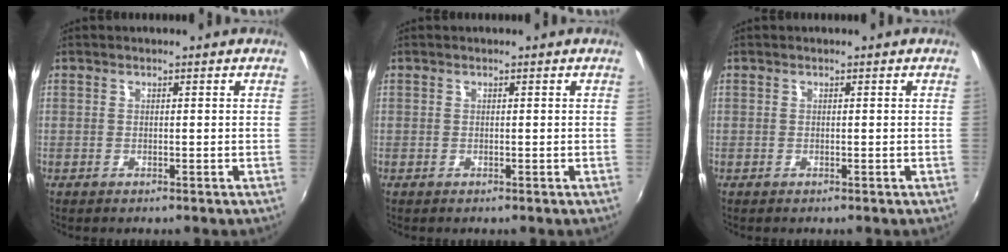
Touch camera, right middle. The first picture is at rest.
{"total": 0.0}
{"total": 0.0}